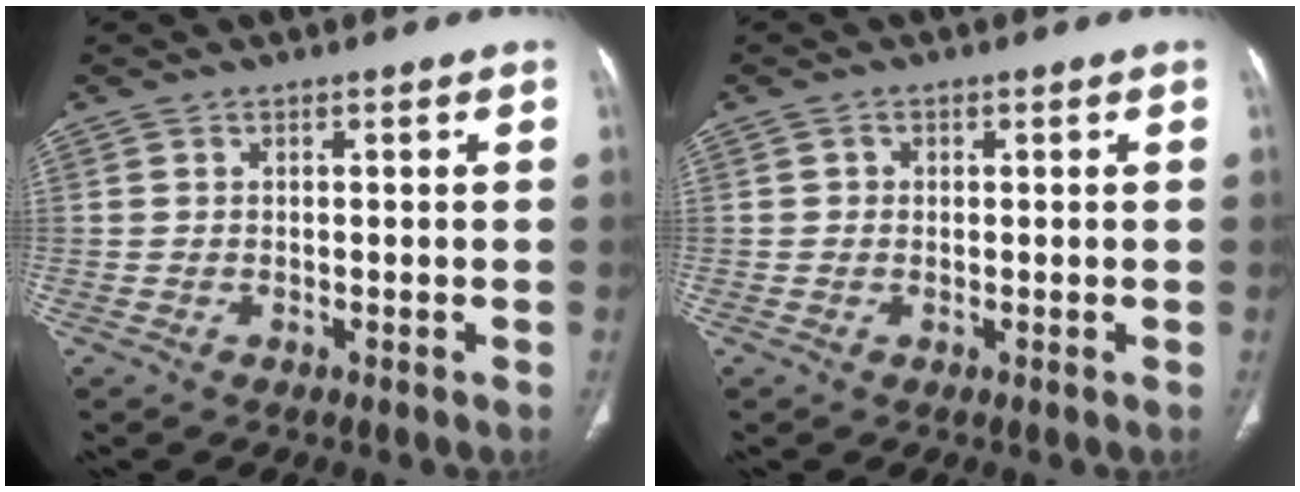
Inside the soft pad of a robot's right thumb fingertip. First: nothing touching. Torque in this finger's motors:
{"motor_torque": [-0.17, 0.21, -0.07, -0.06, 0.04]}